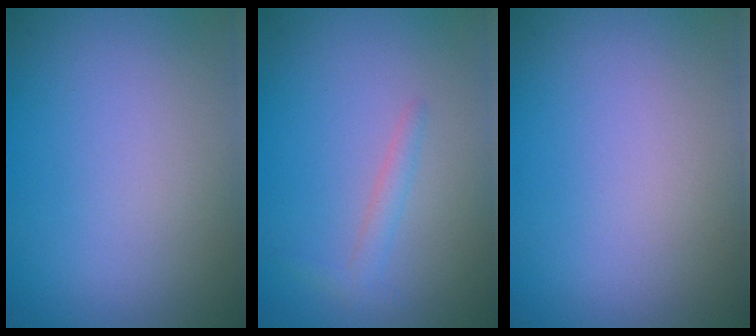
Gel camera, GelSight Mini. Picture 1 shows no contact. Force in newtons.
{"total": 1.3, "press": 1.3, "slide": 0.1}
{"total": 0.0}